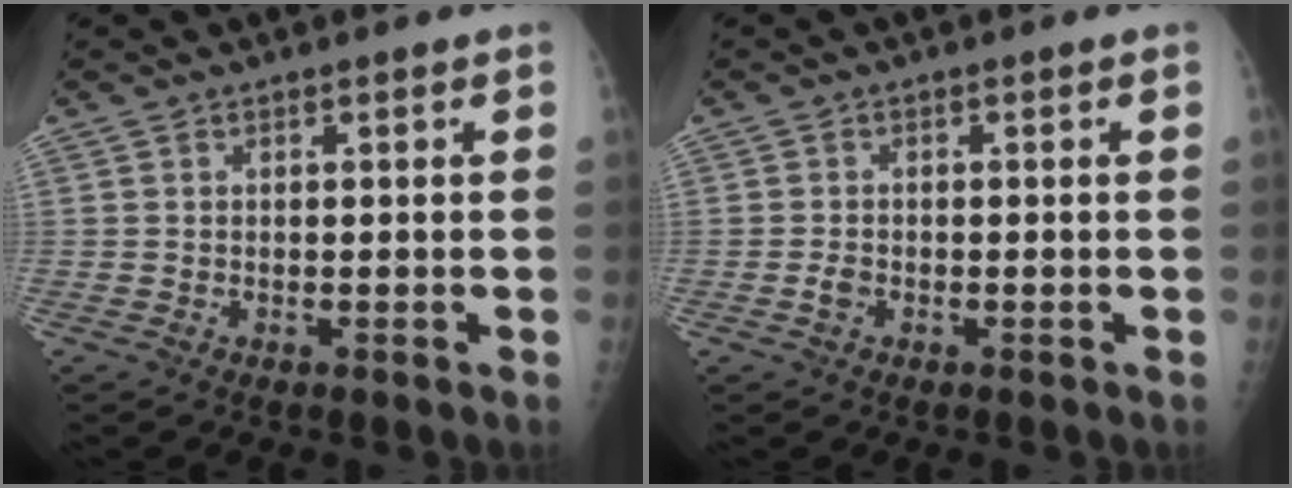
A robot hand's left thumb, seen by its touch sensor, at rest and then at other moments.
{"total": 1.6, "force": [-0.7, 1.1, 0.9], "torque": [-0.018, 0.002, -0.013]}